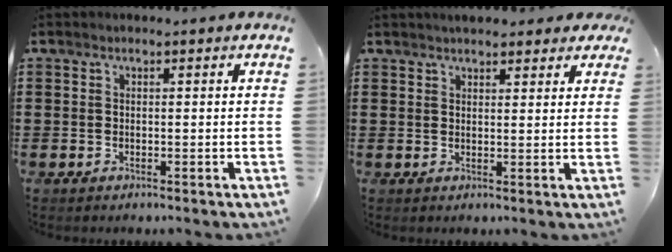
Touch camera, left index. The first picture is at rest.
{"total": 2.9, "force": [2.7, 0.8, 0.7], "torque": [-0.013, -0.001, 0.048]}